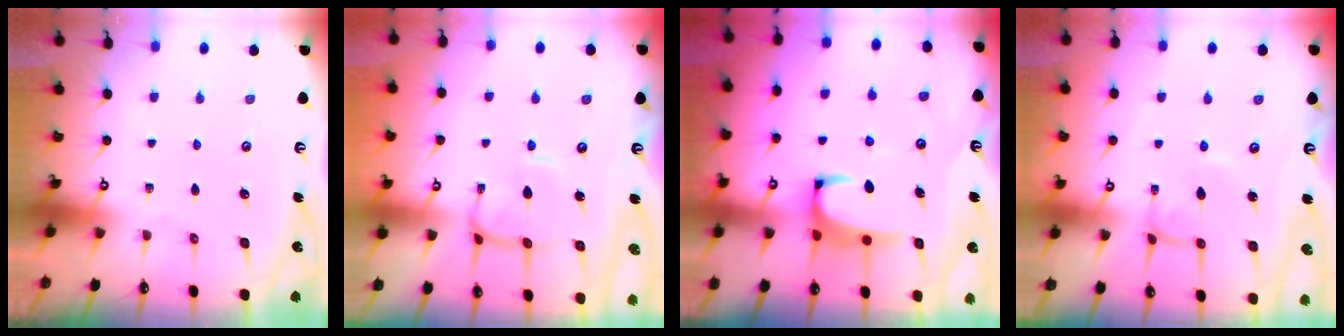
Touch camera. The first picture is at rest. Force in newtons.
{"total": 5.6, "press": 5.5, "slide": 0.9}
{"total": 2.6, "press": 2.4, "slide": 1.1}
{"total": 0.0}